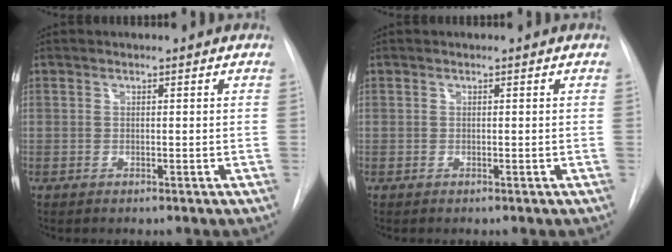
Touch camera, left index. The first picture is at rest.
{"total": 0.0}